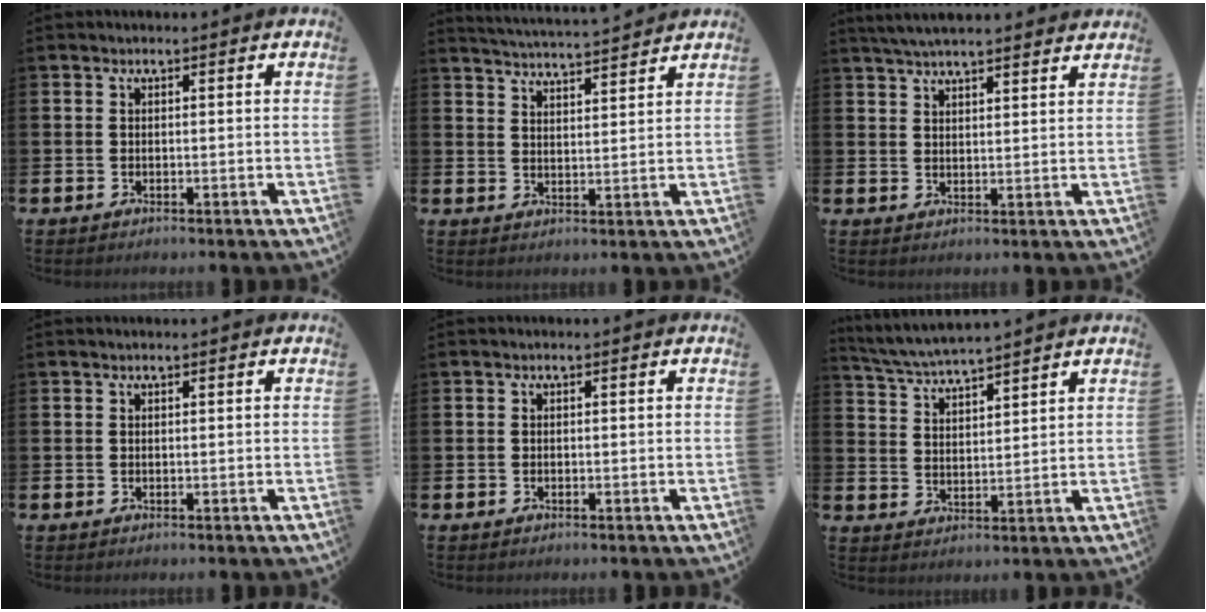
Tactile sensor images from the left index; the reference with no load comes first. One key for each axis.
{"total": 4.5, "fx": 4.5, "fy": -0.4, "fz": 0.2, "tx": -0.015, "ty": -0.032, "tz": 0.079}
{"total": 4.5, "fx": 4.3, "fy": 0.4, "fz": 1.1, "tx": -0.026, "ty": -0.014, "tz": 0.079}
{"total": 0.0}
{"total": 0.0}
{"total": 4.8, "fx": 4.7, "fy": 0.0, "fz": 0.6, "tx": -0.026, "ty": -0.030, "tz": 0.083}